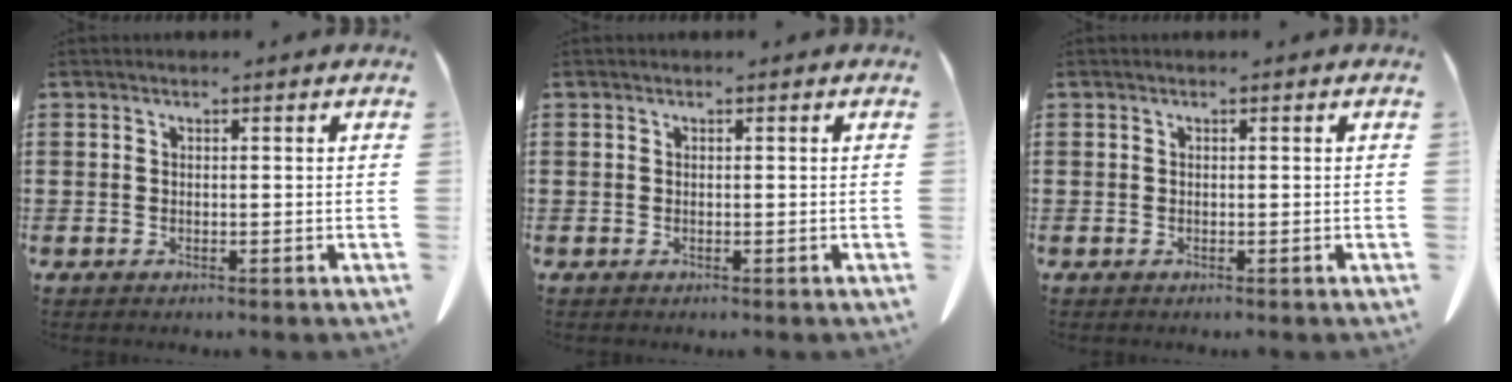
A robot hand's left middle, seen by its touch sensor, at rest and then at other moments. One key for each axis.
{"total": 0.0}
{"total": 0.0}